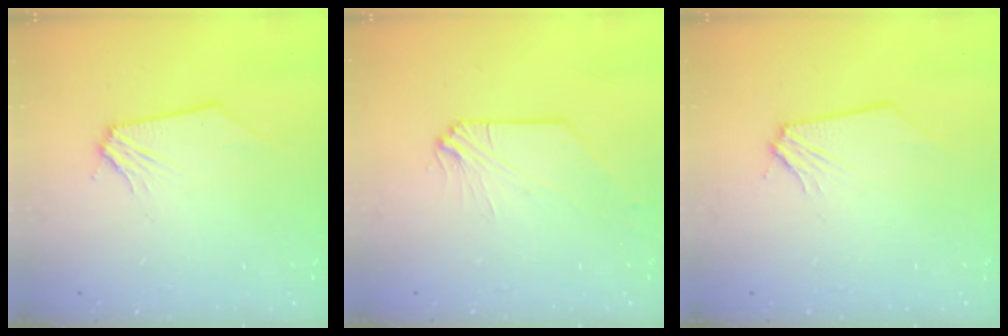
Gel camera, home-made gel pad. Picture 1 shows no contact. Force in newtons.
{"total": 0.7, "press": 0.7, "slide": 0.0}
{"total": 0.0}